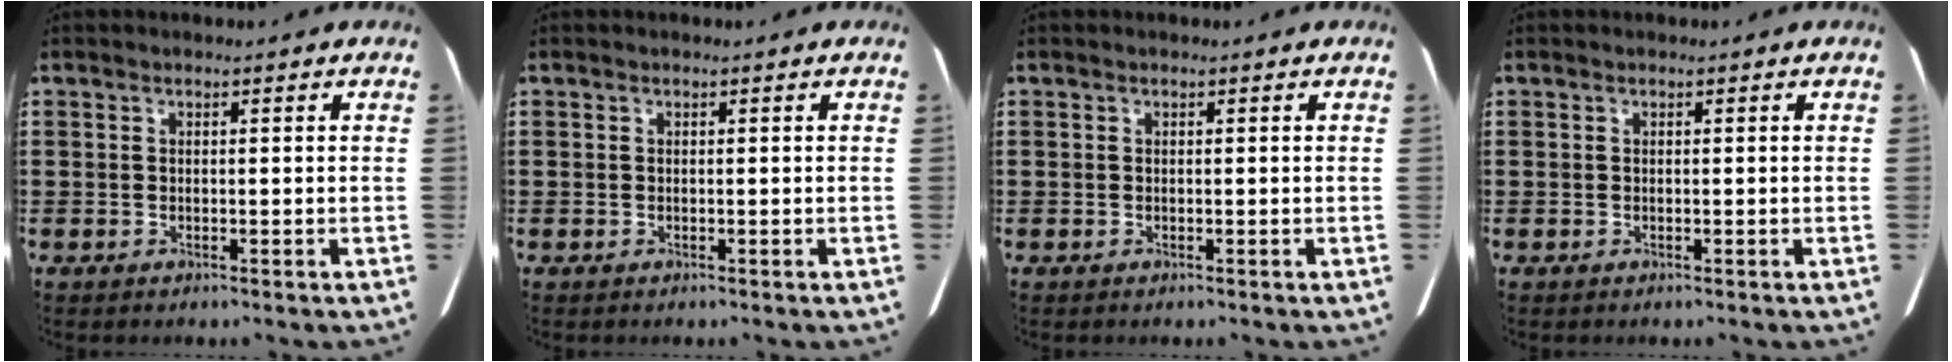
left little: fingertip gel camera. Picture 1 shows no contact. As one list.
[{"total": 0.0}, {"total": 0.0}, {"total": 0.0}]